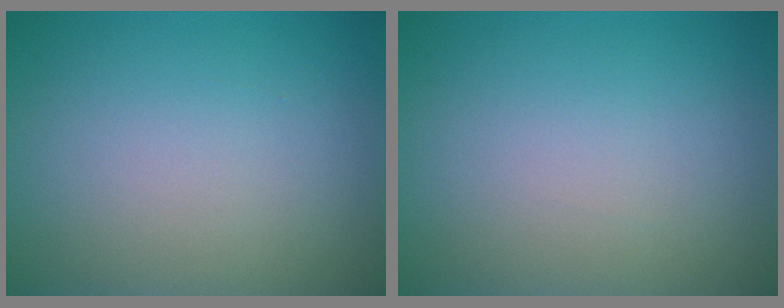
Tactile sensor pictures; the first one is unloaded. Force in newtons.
{"total": 0.0}